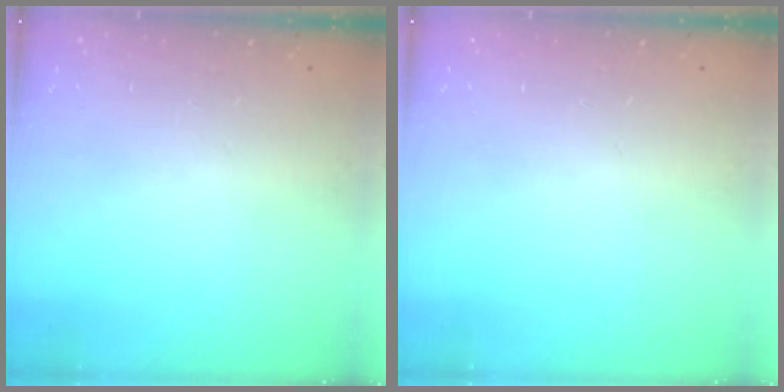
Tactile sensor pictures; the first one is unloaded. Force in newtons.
{"total": 0.0}